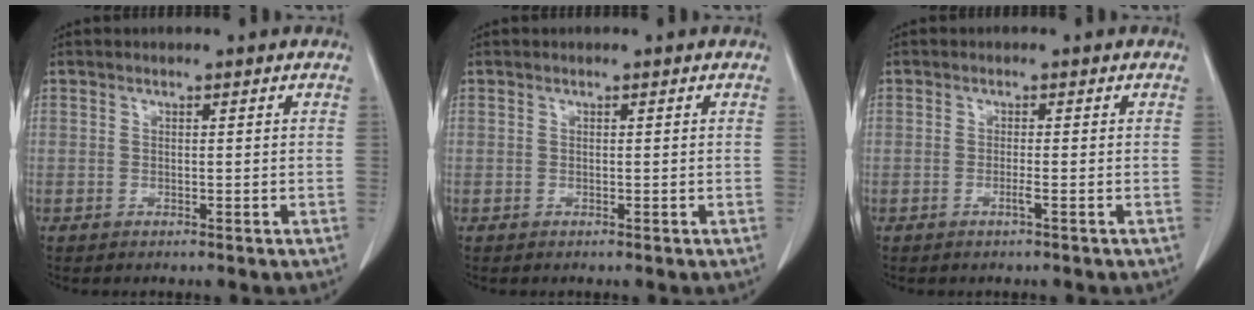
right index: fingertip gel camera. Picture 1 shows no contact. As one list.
[{"total": 0.0}, {"total": 1.1, "force": [-0.5, -0.2, 0.9], "torque": [-0.017, 0.000, -0.009]}]